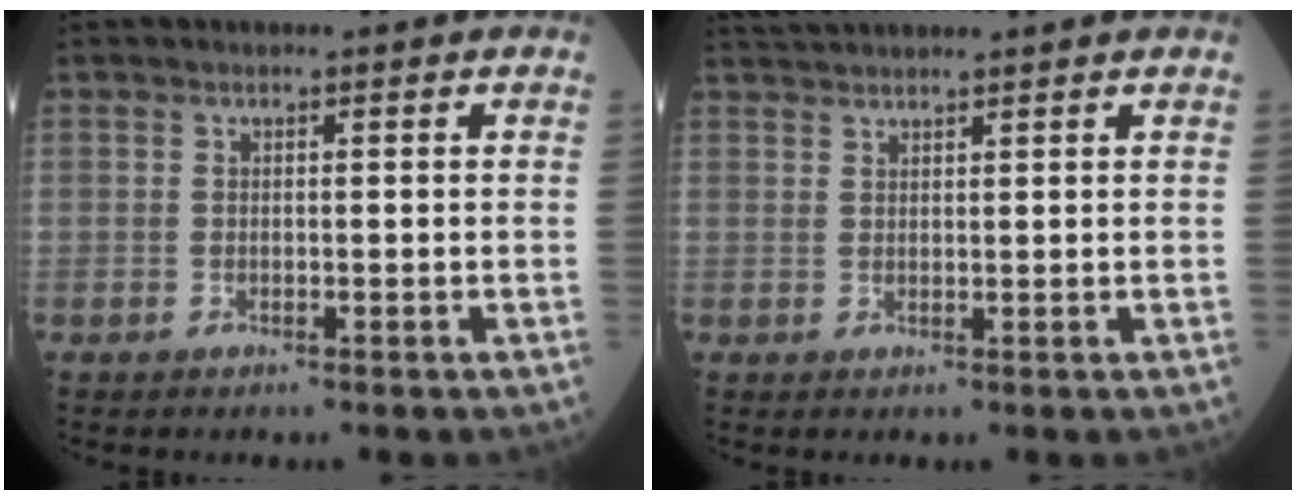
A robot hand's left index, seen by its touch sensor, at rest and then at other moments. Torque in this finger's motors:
{"motor_torque": [0.97, -1.17, 0.16, 0.08]}